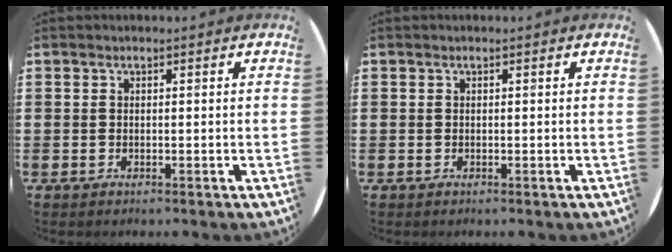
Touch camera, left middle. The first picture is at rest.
{"total": 0.0}